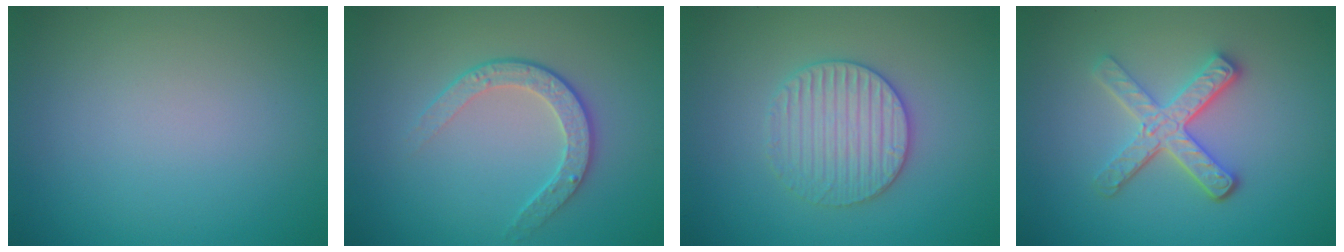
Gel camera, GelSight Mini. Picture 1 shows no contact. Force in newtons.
{"total": 2.6, "press": 2.0, "slide": 1.7}
{"total": 3.1, "press": 3.1, "slide": 0.4}
{"total": 4.1, "press": 3.3, "slide": 2.4}